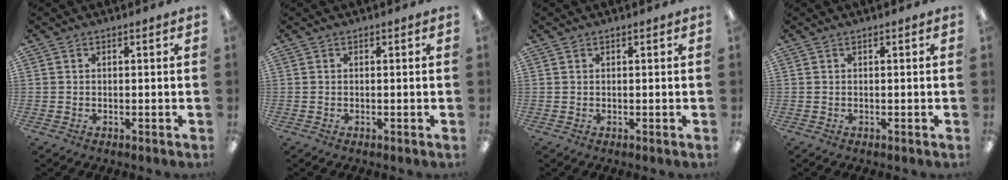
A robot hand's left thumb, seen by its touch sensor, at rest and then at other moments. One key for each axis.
{"total": 0.0}
{"total": 0.6, "fx": 0.3, "fy": 0.3, "fz": 0.3, "tx": -0.006, "ty": 0.003, "tz": 0.005}
{"total": 0.0}